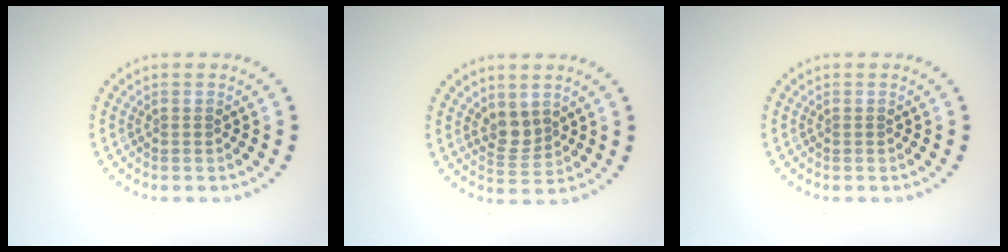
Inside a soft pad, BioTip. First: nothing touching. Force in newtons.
{"total": 2.1, "press": 1.8, "slide": 1.2}
{"total": 0.0}